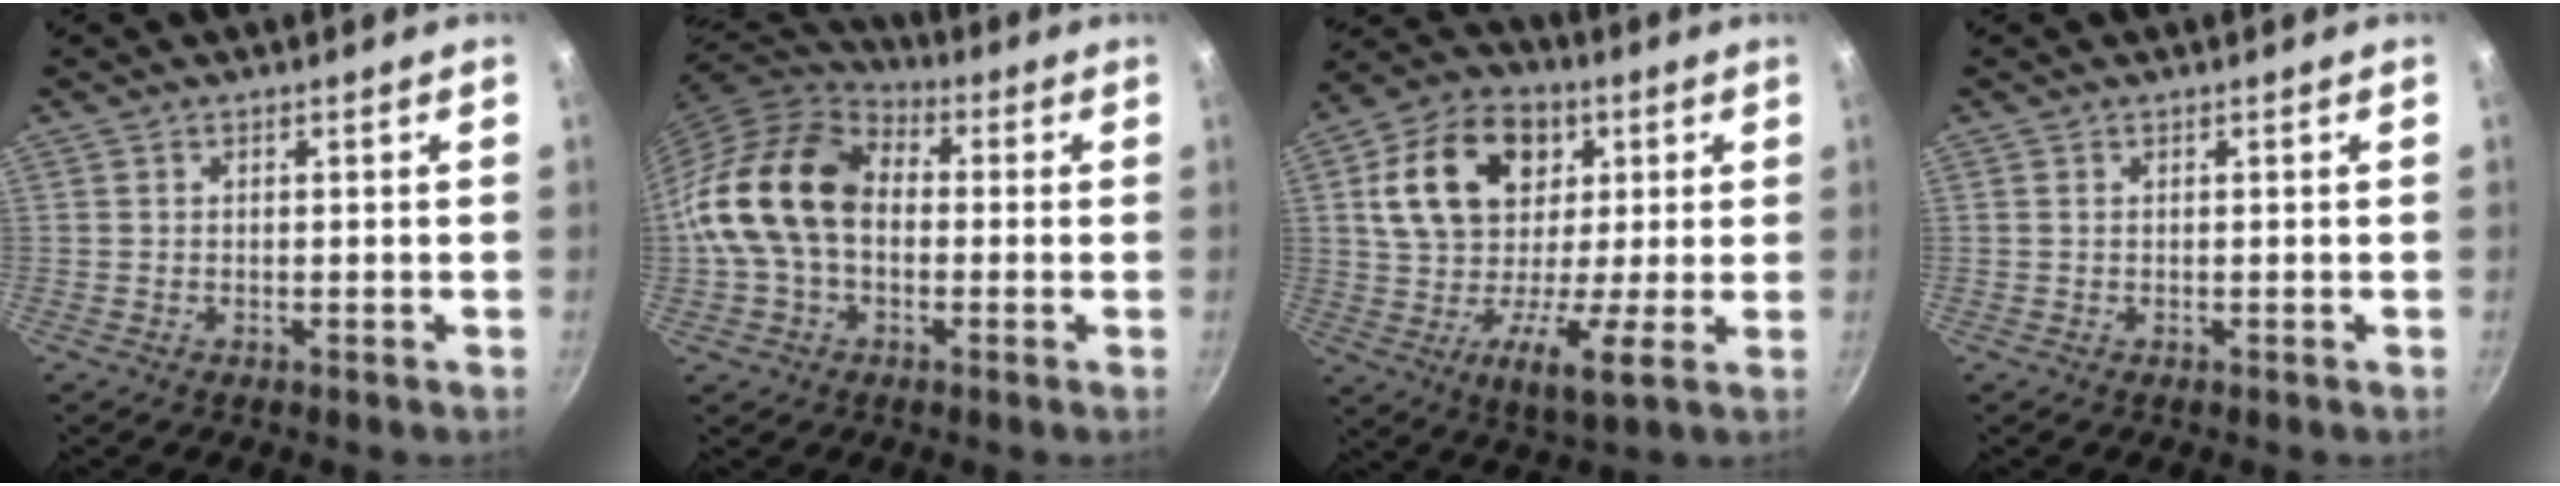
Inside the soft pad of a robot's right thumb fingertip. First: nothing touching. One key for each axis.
{"total": 17.3, "fx": -0.1, "fy": 12.1, "fz": 12.3, "tx": -0.213, "ty": 0.037, "tz": -0.016}
{"total": 19.2, "fx": 4.8, "fy": 13.0, "fz": 13.3, "tx": -0.209, "ty": 0.010, "tz": 0.063}
{"total": 0.0}